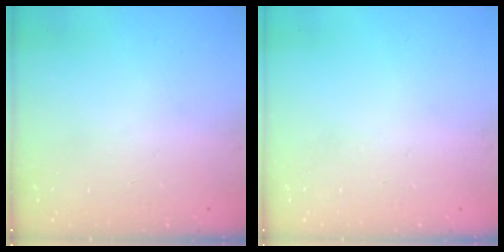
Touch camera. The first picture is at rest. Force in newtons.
{"total": 0.0}